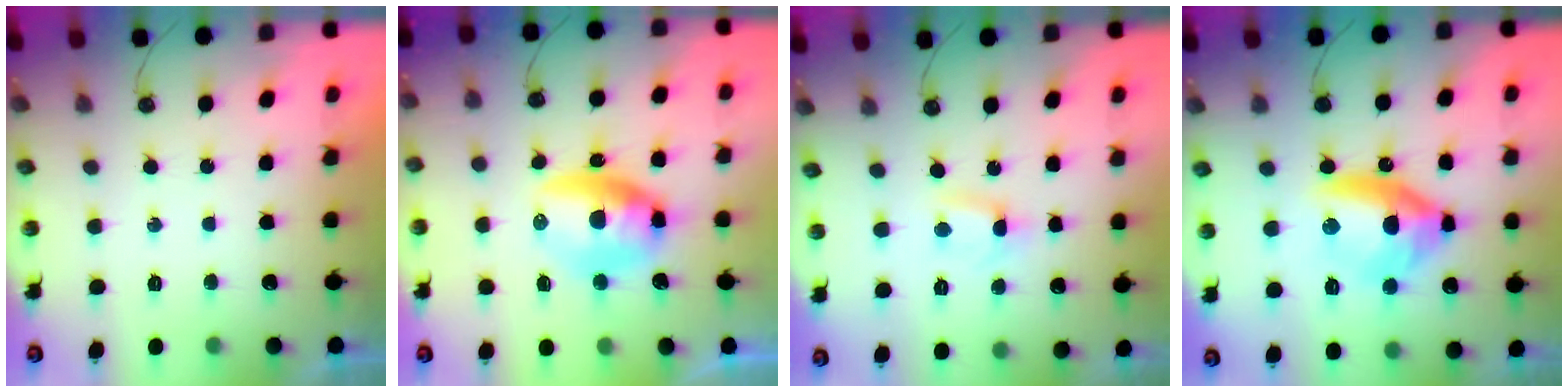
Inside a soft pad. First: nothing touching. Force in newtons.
{"total": 10.7, "press": 10.7, "slide": 0.8}
{"total": 0.6, "press": 0.3, "slide": 0.5}
{"total": 11.9, "press": 11.6, "slide": 2.6}